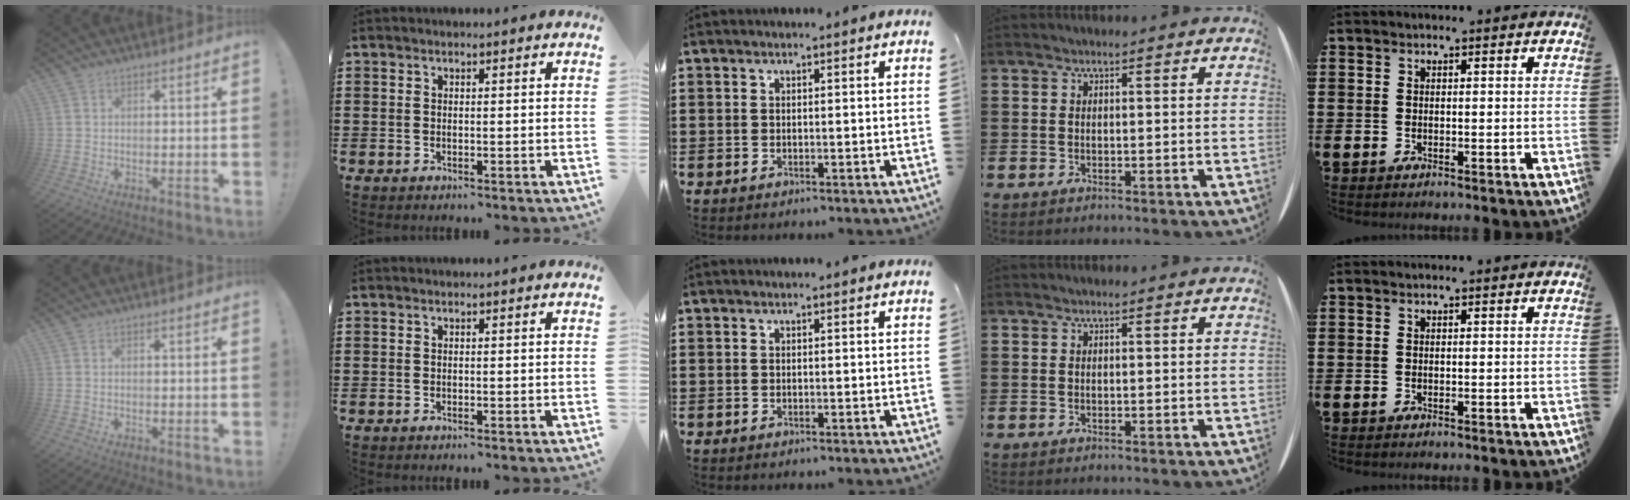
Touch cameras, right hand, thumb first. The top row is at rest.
{}